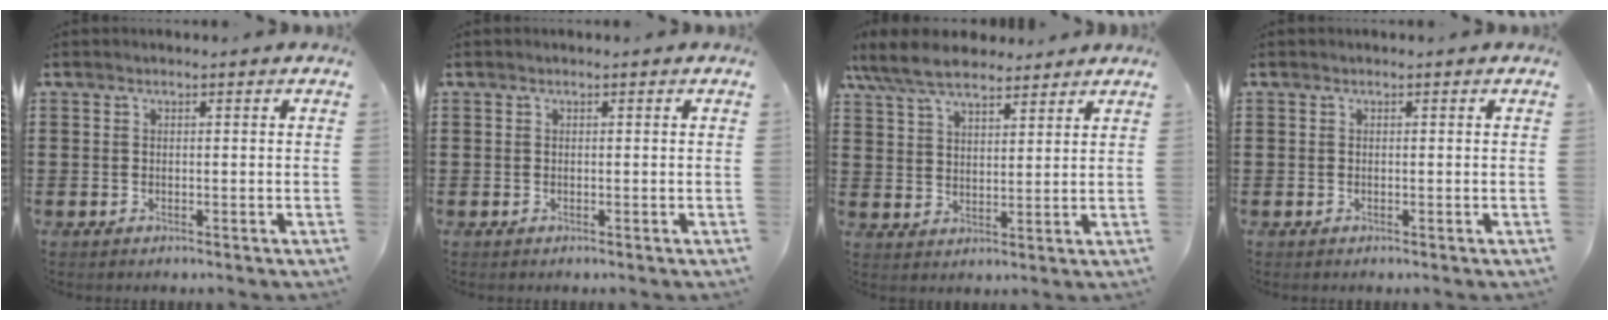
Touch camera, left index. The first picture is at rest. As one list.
[{"total": 0.0}, {"total": 8.2, "force": [6.9, 2.7, 3.4], "torque": [-0.089, -0.009, 0.131]}, {"total": 0.0}]